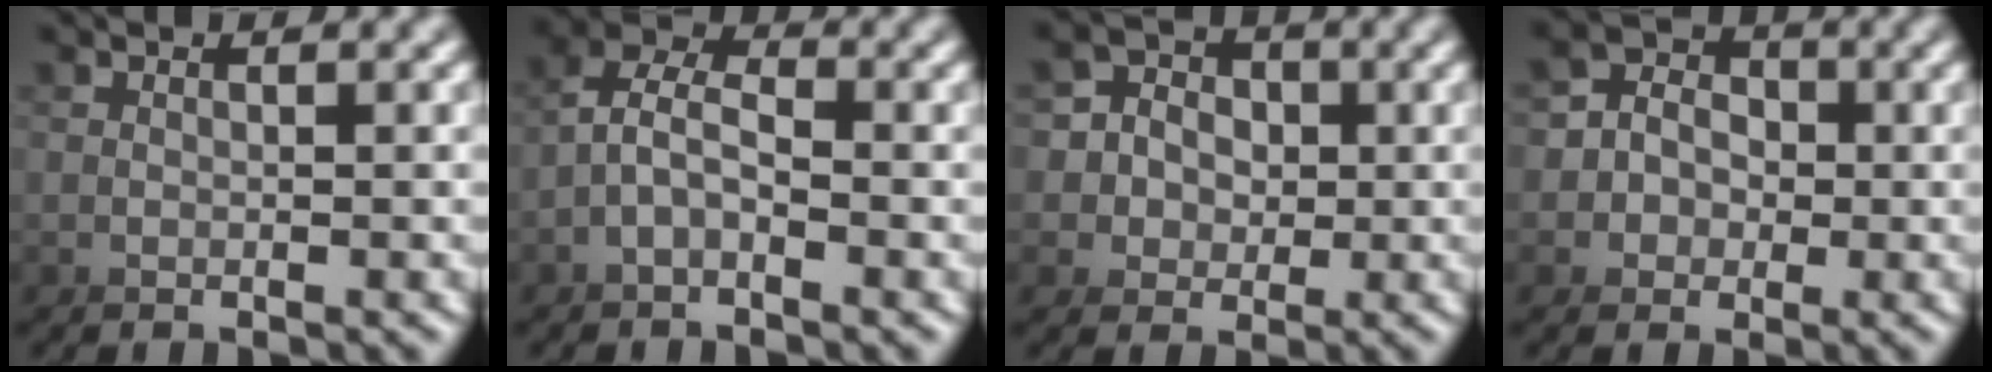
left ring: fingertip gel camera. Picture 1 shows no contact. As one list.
[{"total": 4.6, "force": [-2.8, 3.6, 0.0], "torque": [-0.037, -0.007, -0.058]}, {"total": 4.1, "force": [0.4, 4.1, -0.7], "torque": [0.003, -0.014, 0.006]}, {"total": 3.2, "force": [-0.4, 2.8, -1.4], "torque": [0.013, -0.010, -0.008]}]